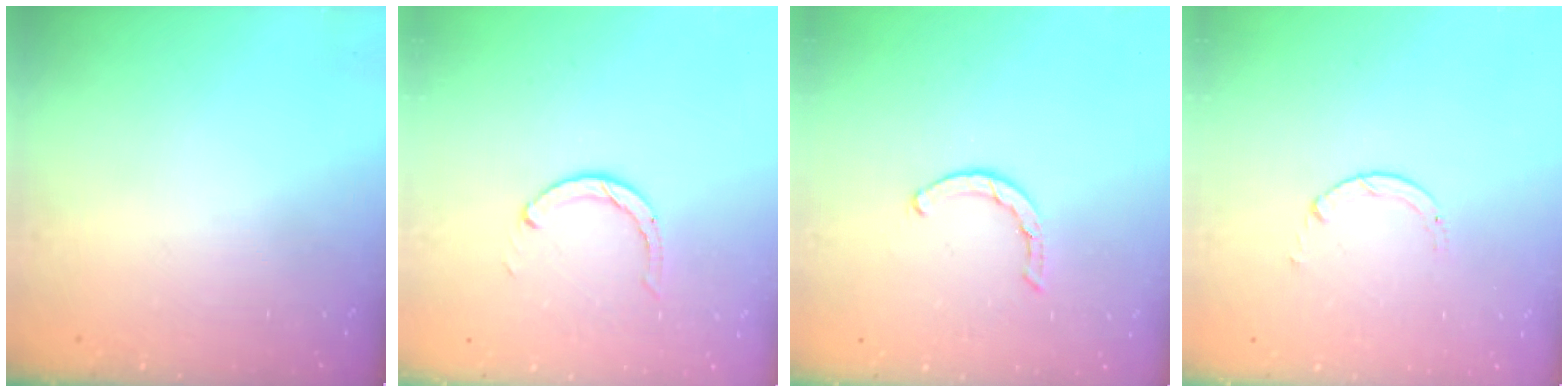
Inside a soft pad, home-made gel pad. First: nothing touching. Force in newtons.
{"total": 1.9, "press": 1.9, "slide": 0.2}
{"total": 2.0, "press": 2.0, "slide": 0.2}
{"total": 0.7, "press": 0.7, "slide": 0.1}